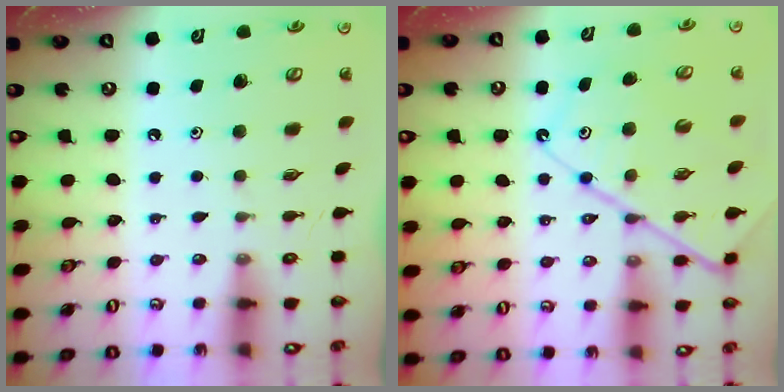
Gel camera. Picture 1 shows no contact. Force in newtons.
{"total": 12.8, "press": 12.8, "slide": 1.6}